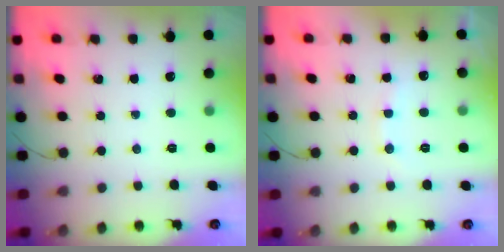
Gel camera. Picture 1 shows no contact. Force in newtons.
{"total": 6.7, "press": 6.6, "slide": 1.2}